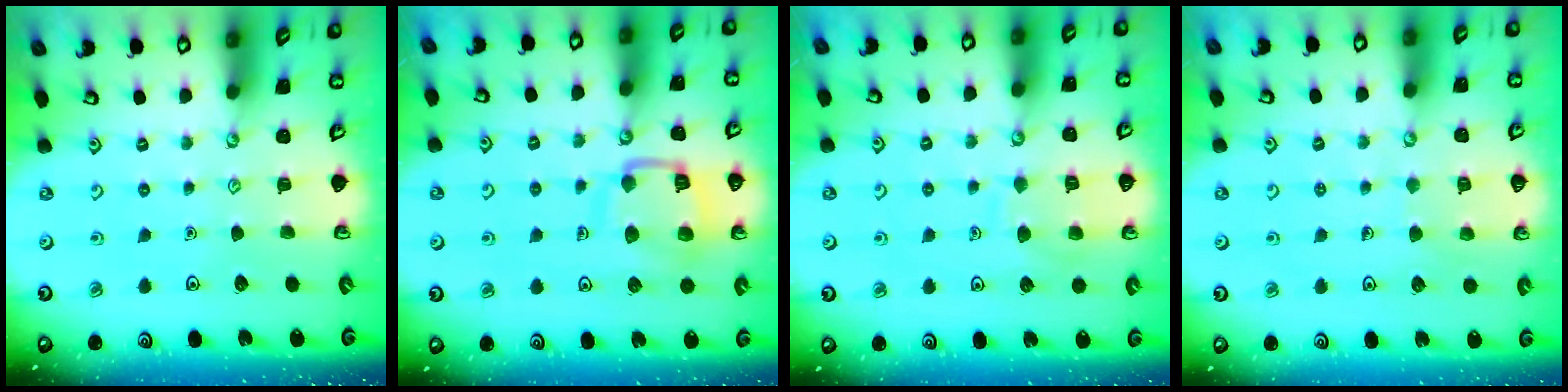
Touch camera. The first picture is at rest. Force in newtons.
{"total": 12.2, "press": 12.2, "slide": 1.3}
{"total": 7.7, "press": 7.6, "slide": 0.7}
{"total": 4.7, "press": 4.7, "slide": 0.3}